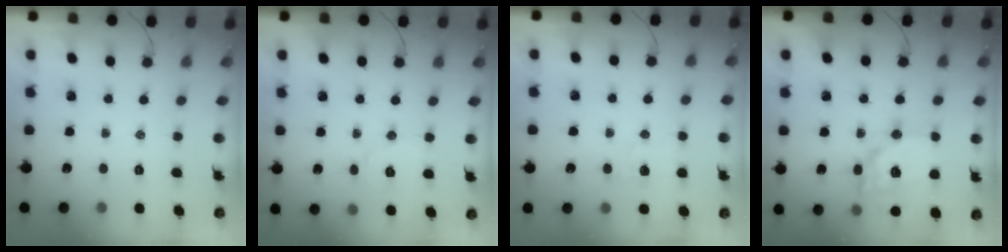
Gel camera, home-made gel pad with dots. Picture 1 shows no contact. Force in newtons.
{"total": 5.9, "press": 5.8, "slide": 1.2}
{"total": 2.8, "press": 2.7, "slide": 0.7}
{"total": 16.4, "press": 16.2, "slide": 2.7}